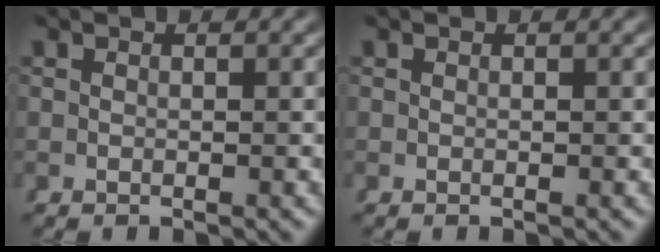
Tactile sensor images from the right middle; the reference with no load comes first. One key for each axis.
{"total": 0.0}